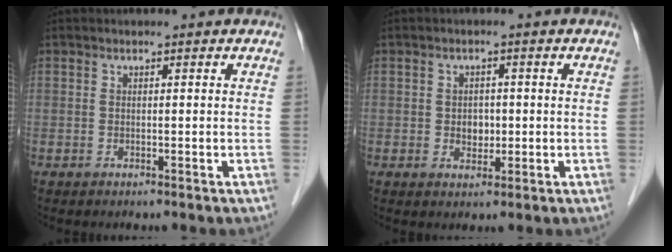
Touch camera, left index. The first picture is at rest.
{"total": 2.7, "force": [-0.2, 2.1, 1.7], "torque": [-0.025, 0.005, 0.002]}